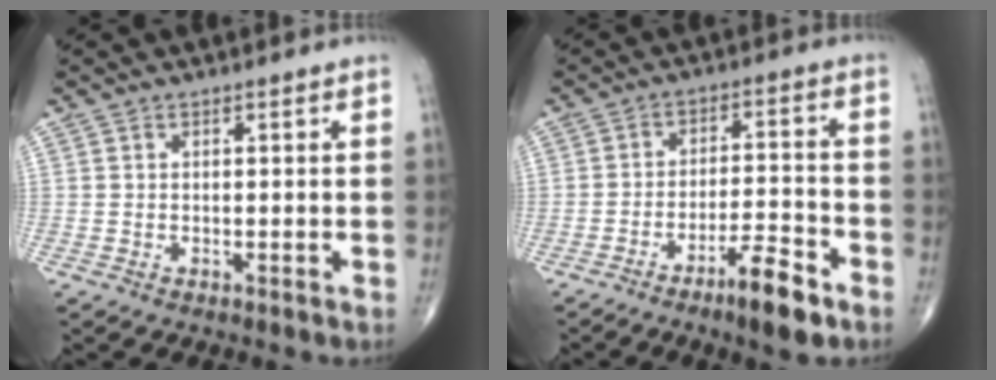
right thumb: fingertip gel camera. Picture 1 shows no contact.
{"total": 9.1, "force": [-5.8, 1.8, 6.8], "torque": [-0.111, 0.034, -0.093]}